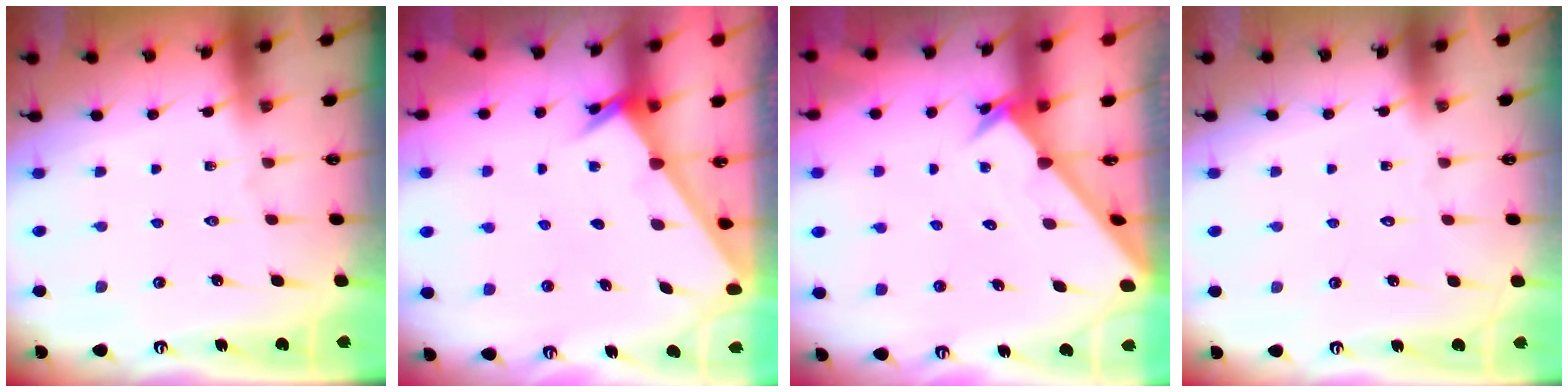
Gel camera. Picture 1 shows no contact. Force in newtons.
{"total": 2.4, "press": 2.4, "slide": 0.2}
{"total": 2.5, "press": 2.5, "slide": 0.2}
{"total": 1.7, "press": 1.7, "slide": 0.1}